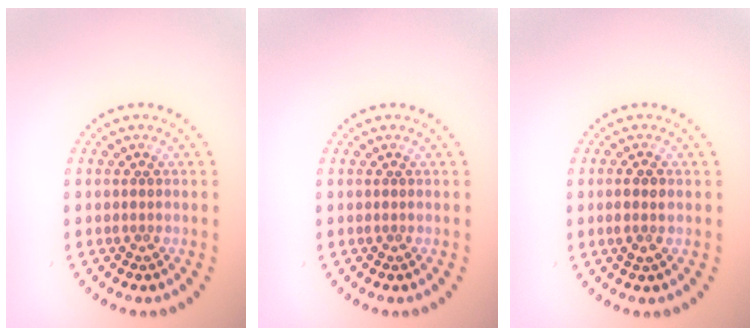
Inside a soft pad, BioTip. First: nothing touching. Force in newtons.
{"total": 0.0}
{"total": 1.6, "press": 1.5, "slide": 0.6}